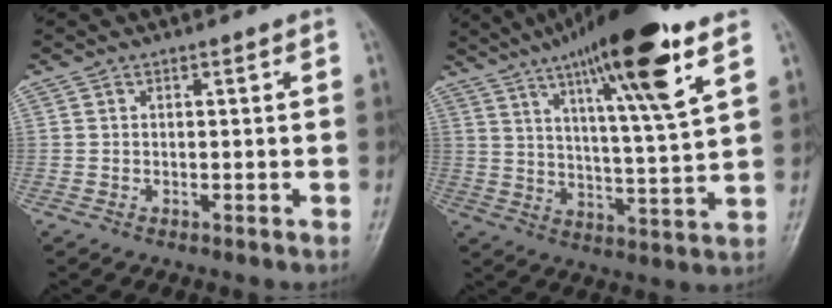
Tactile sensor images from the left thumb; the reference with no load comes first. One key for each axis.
{"total": 19.1, "fx": 10.7, "fy": 2.5, "fz": 15.6, "tx": -0.242, "ty": -0.038, "tz": 0.172}